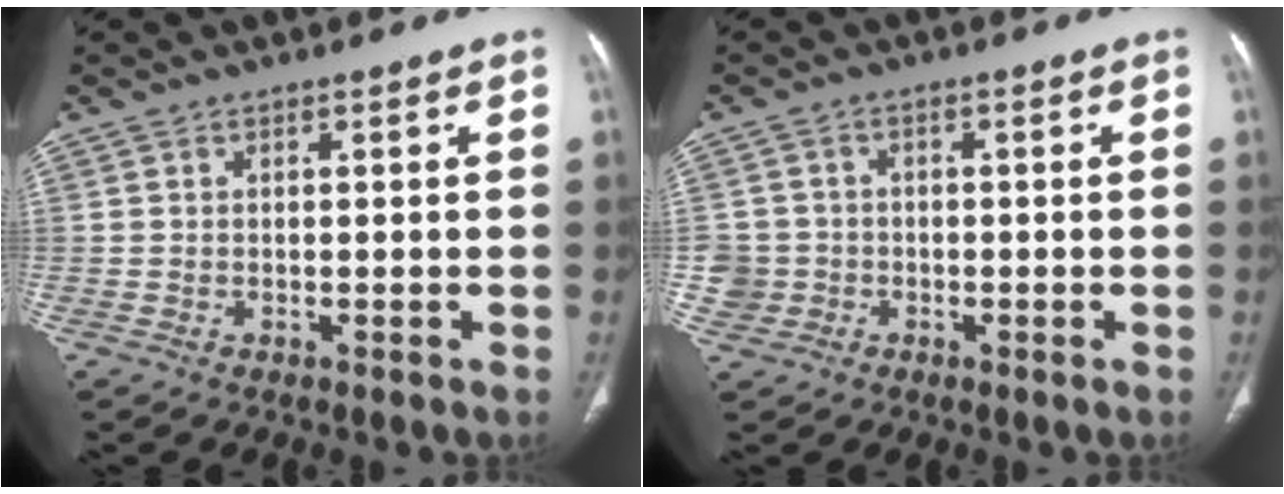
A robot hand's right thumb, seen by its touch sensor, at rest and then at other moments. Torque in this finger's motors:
{"motor_torque": [-0.04, -0.13, -0.03, 0.46, -0.01]}